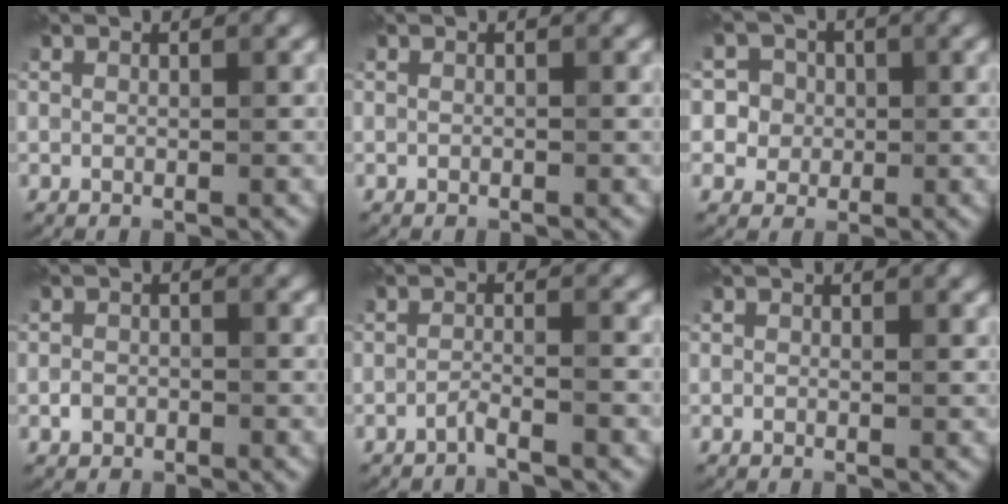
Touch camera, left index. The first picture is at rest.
{"total": 0.0}
{"total": 5.9, "force": [1.2, 5.5, 1.6], "torque": [-0.030, 0.043, 0.001]}
{"total": 1.1, "force": [-0.5, 0.8, 0.4], "torque": [-0.006, 0.004, -0.012]}
{"total": 1.4, "force": [-1.2, -0.3, 0.6], "torque": [-0.014, 0.008, -0.025]}
{"total": 0.6, "force": [0.3, 0.3, 0.4], "torque": [-0.007, 0.000, 0.002]}